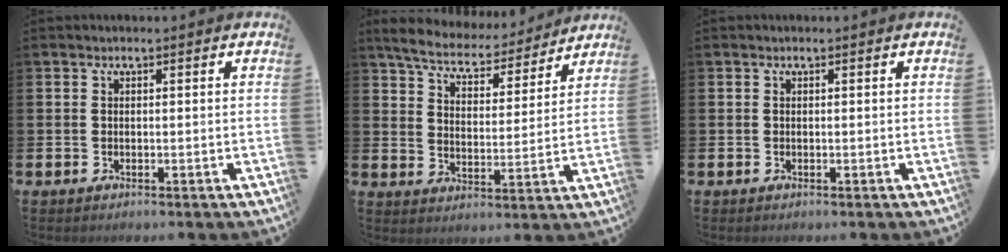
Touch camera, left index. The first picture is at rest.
{"total": 6.6, "force": [6.3, 1.5, 1.6], "torque": [-0.059, -0.046, 0.106]}
{"total": 0.0}